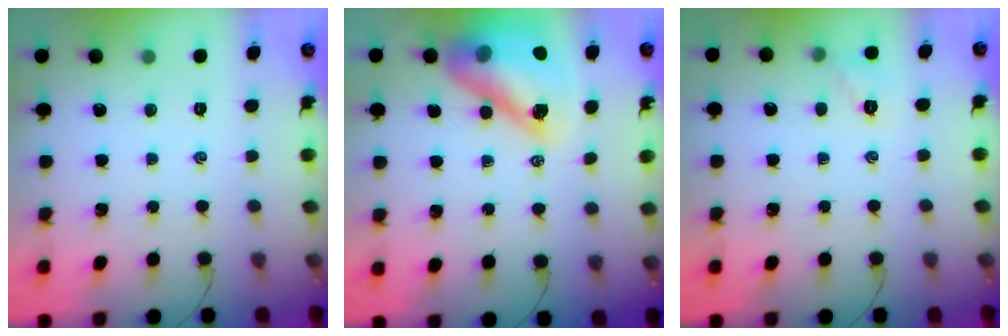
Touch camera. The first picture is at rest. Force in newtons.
{"total": 18.4, "press": 17.7, "slide": 5.2}
{"total": 5.9, "press": 5.8, "slide": 1.2}